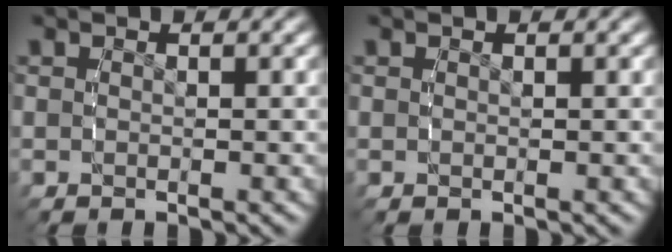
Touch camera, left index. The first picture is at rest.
{"total": 0.0}